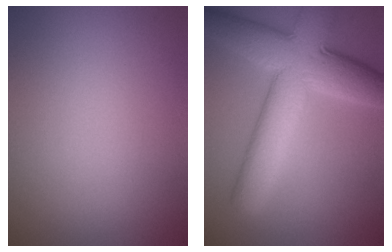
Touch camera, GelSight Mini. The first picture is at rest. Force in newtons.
{"total": 10.0, "press": 10.0, "slide": 0.7}